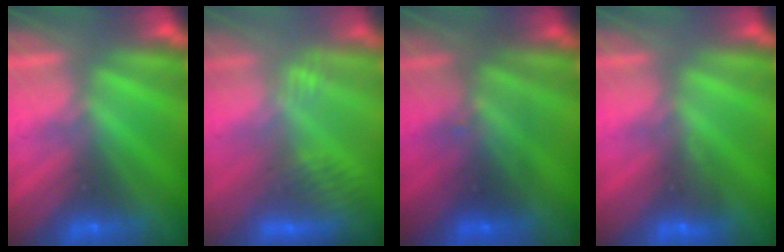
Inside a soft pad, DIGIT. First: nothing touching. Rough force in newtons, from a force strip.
{"total": 3.0}
{"total": 2.3}
{"total": 2.9}